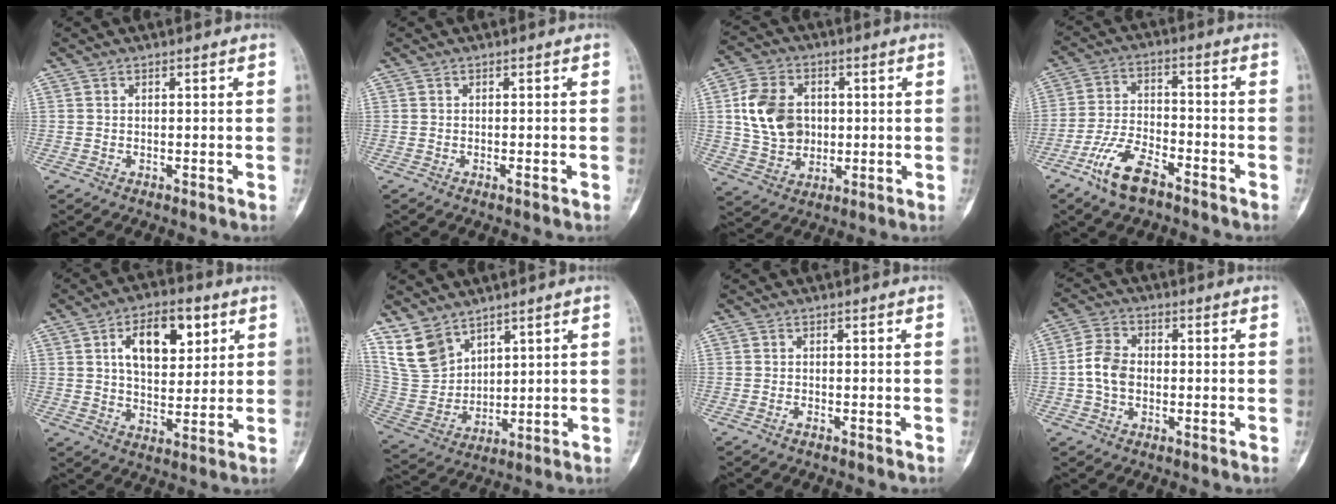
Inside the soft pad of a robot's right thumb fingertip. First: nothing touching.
{"total": 0.8, "force": [-0.5, 0.0, 0.6], "torque": [-0.009, 0.000, -0.008]}
{"total": 12.0, "force": [1.4, 9.3, 7.4], "torque": [-0.114, 0.002, 0.028]}
{"total": 9.8, "force": [-6.4, 4.0, 6.2], "torque": [-0.126, 0.032, -0.125]}
{"total": 12.7, "force": [4.7, 7.0, 9.5], "torque": [-0.113, -0.009, 0.074]}
{"total": 9.8, "force": [7.0, 5.9, 3.5], "torque": [-0.058, -0.036, 0.165]}
{"total": 0.6, "force": [-0.5, 0.2, 0.3], "torque": [-0.009, 0.005, -0.010]}
{"total": 6.3, "force": [-0.7, 4.6, 4.2], "torque": [-0.077, 0.017, -0.021]}